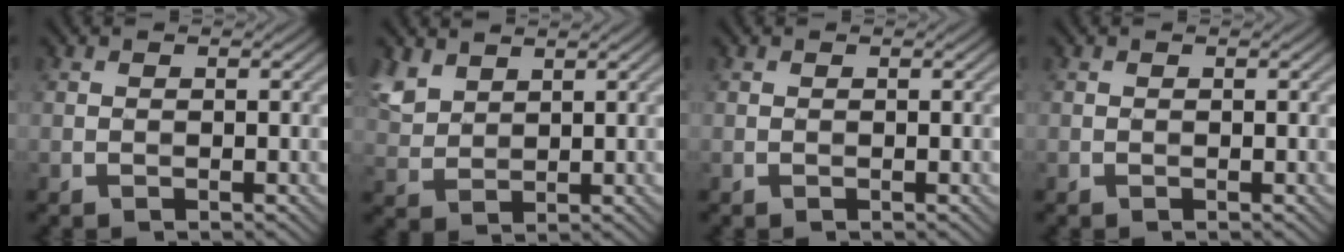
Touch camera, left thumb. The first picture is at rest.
{"total": 4.5, "force": [3.0, 2.5, 2.2], "torque": [-0.066, 0.002, 0.069]}
{"total": 0.0}
{"total": 0.0}